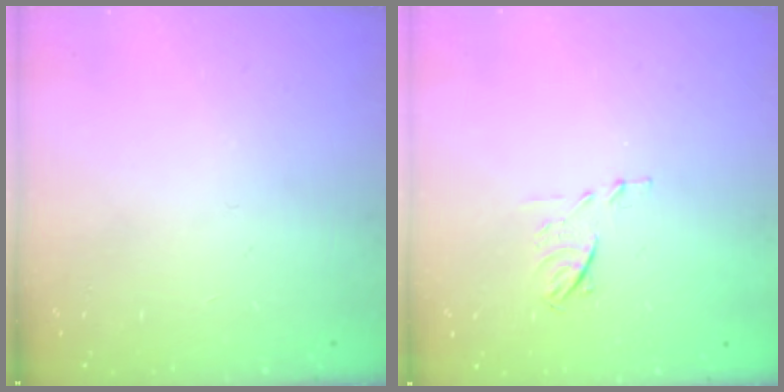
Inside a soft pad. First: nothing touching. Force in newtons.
{"total": 4.8, "press": 4.7, "slide": 0.9}